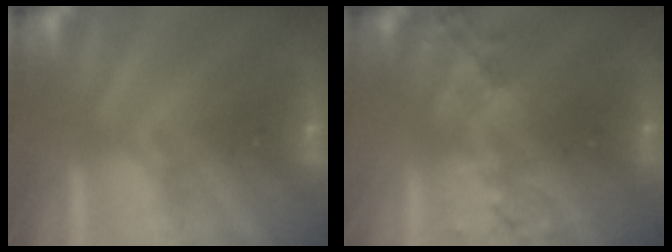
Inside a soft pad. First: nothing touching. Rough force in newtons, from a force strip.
{"total": 7.0}